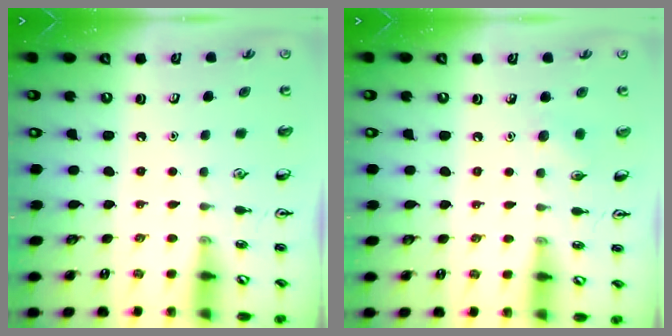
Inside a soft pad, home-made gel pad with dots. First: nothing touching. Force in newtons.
{"total": 3.7, "press": 3.5, "slide": 1.1}